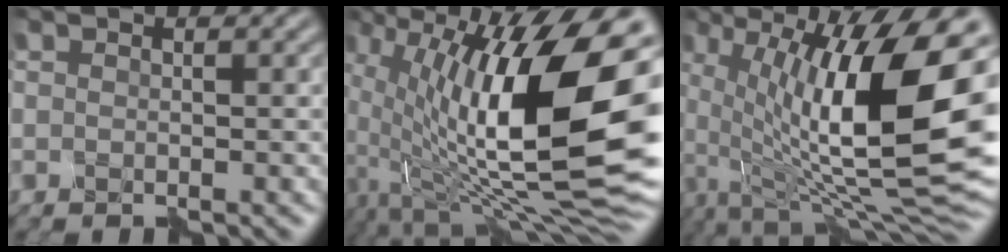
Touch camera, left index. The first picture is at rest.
{"total": 18.2, "force": [-0.1, 7.4, 16.6], "torque": [-0.301, -0.004, 0.002]}
{"total": 16.9, "force": [0.7, 6.2, 15.7], "torque": [-0.264, 0.006, 0.019]}